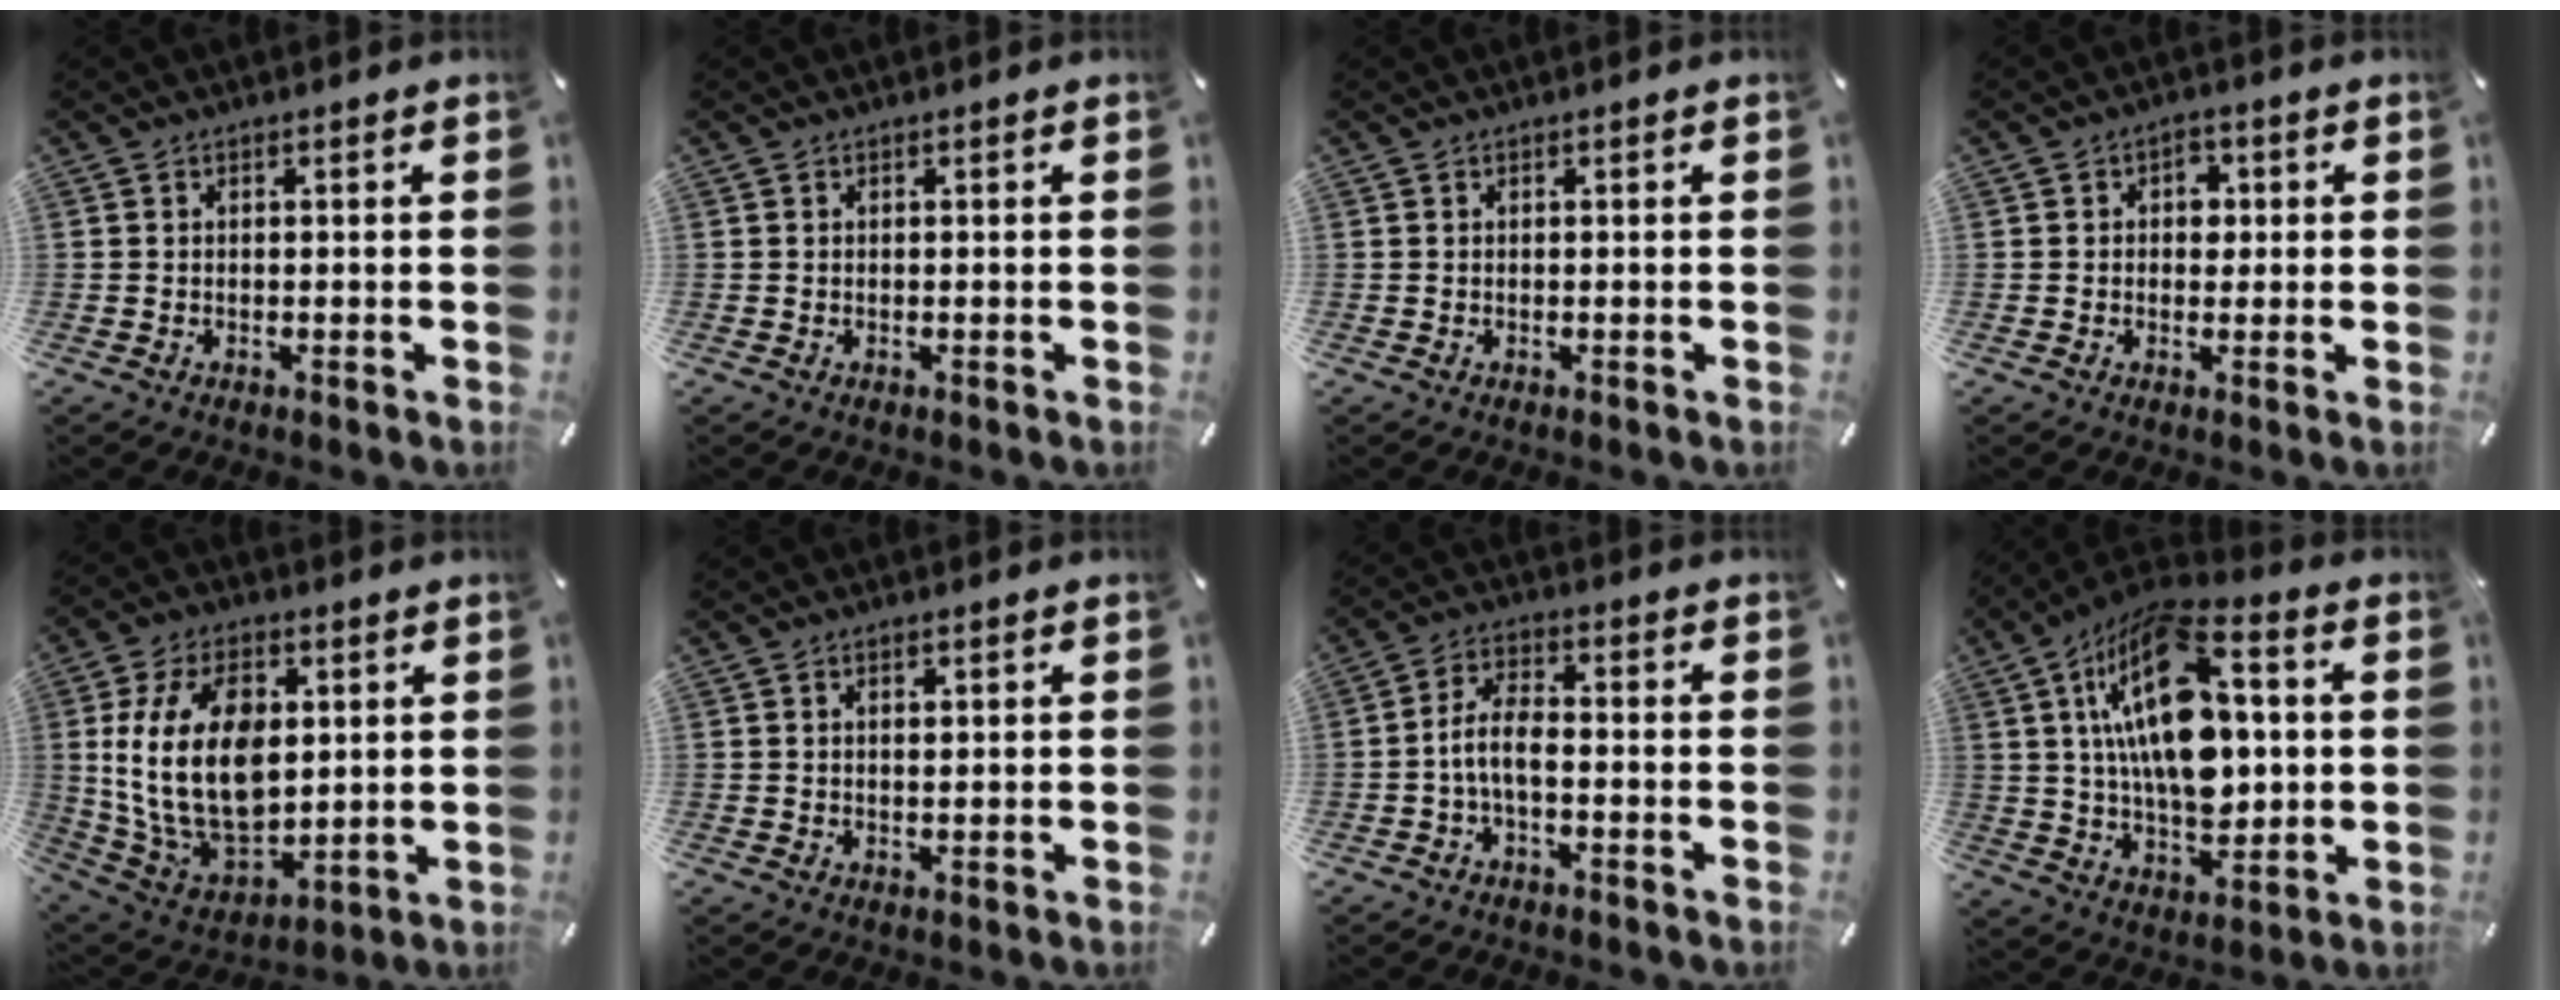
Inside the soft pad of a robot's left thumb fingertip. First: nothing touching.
{"total": 0.0}
{"total": 0.0}
{"total": 3.9, "force": [0.3, 3.1, 2.4], "torque": [-0.017, -0.003, -0.006]}
{"total": 21.3, "force": [3.1, 14.4, 15.4], "torque": [-0.323, -0.005, 0.055]}
{"total": 1.2, "force": [0.4, 0.6, 1.0], "torque": [-0.013, 0.000, 0.006]}
{"total": 6.4, "force": [-2.2, 2.8, 5.3], "torque": [-0.117, 0.008, -0.044]}
{"total": 23.1, "force": [4.8, 12.8, 18.6], "torque": [-0.366, -0.011, 0.072]}